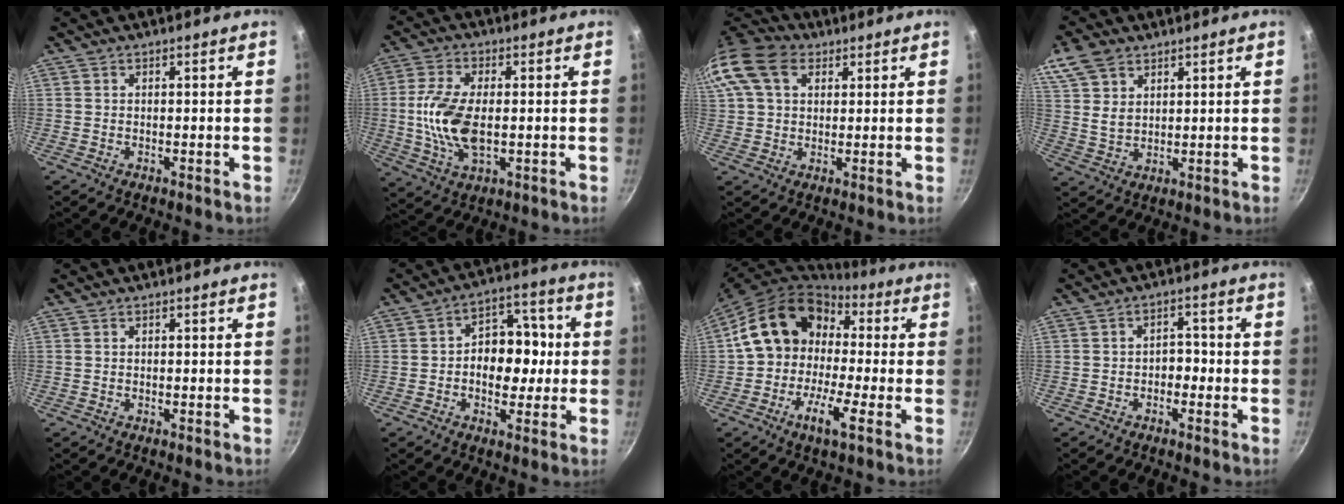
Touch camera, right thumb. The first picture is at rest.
{"total": 11.6, "force": [-0.4, 6.0, 9.9], "torque": [-0.200, 0.000, -0.011]}
{"total": 14.2, "force": [5.5, 10.0, 8.4], "torque": [-0.169, 0.018, 0.089]}
{"total": 8.5, "force": [5.1, 5.3, 4.3], "torque": [-0.063, -0.013, 0.101]}
{"total": 0.0}
{"total": 11.2, "force": [-0.3, 8.2, 7.6], "torque": [-0.053, 0.024, -0.014]}
{"total": 15.1, "force": [-0.5, 9.9, 11.4], "torque": [-0.184, 0.047, -0.028]}
{"total": 2.8, "force": [-1.1, 2.0, 1.7], "torque": [0.001, 0.018, -0.019]}